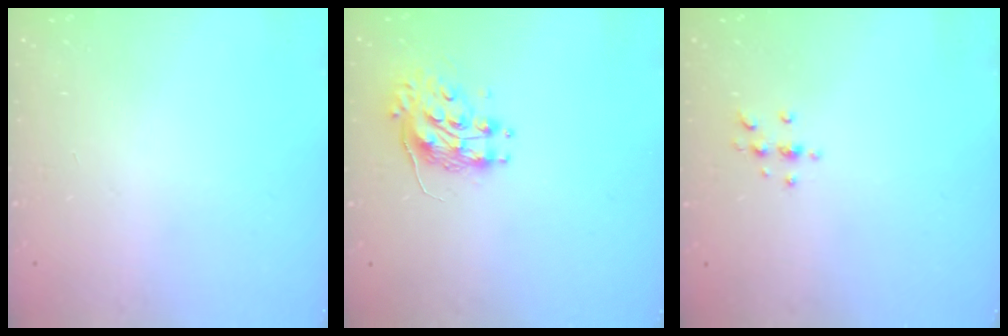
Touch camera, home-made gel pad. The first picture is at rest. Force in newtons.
{"total": 9.0, "press": 9.0, "slide": 0.4}
{"total": 3.9, "press": 3.8, "slide": 0.5}